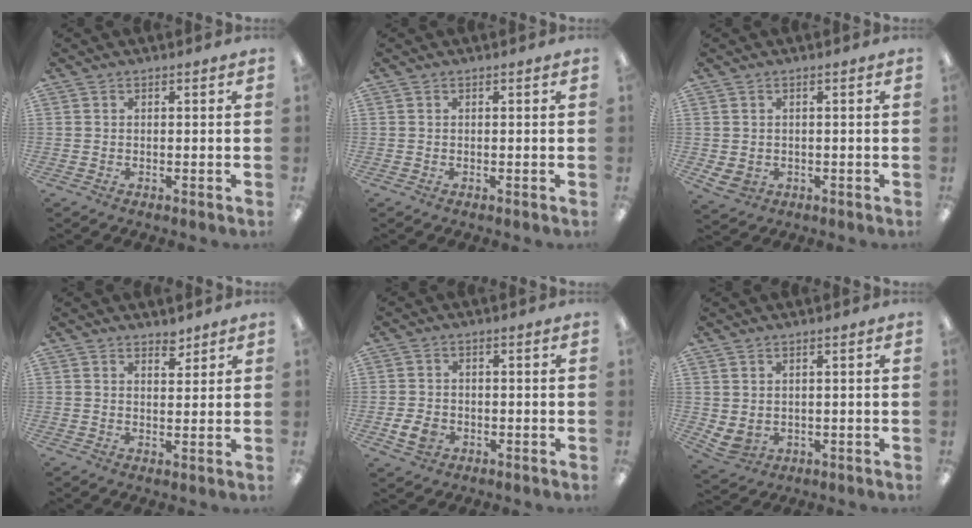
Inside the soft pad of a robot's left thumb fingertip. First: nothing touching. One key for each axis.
{"total": 0.0}
{"total": 2.8, "fx": -0.1, "fy": 2.4, "fz": 1.4, "tx": -0.039, "ty": -0.003, "tz": -0.003}
{"total": 3.3, "fx": 2.8, "fy": 1.3, "fz": 1.0, "tx": 0.001, "ty": -0.019, "tz": 0.047}
{"total": 4.4, "fx": -1.4, "fy": 3.2, "fz": 2.6, "tx": -0.062, "ty": 0.000, "tz": -0.027}
{"total": 3.0, "fx": 1.5, "fy": 2.2, "fz": 1.4, "tx": -0.045, "ty": -0.012, "tz": 0.027}